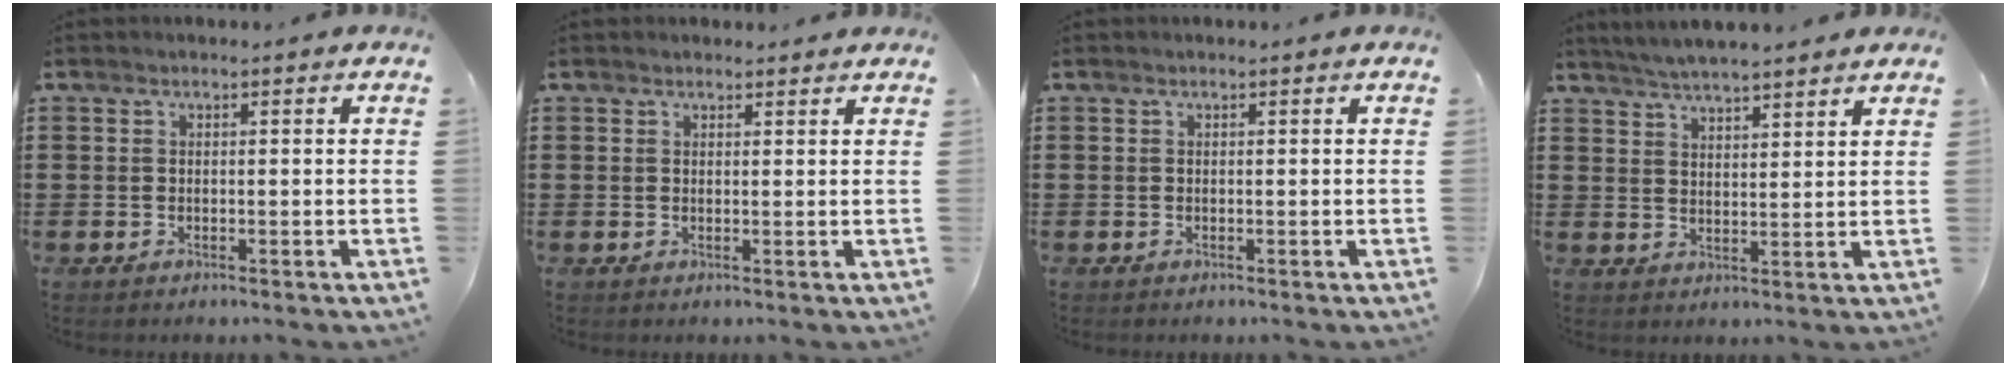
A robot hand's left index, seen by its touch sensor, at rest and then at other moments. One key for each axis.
{"total": 1.0, "fx": 0.9, "fy": 0.3, "fz": 0.1, "tx": -0.004, "ty": 0.001, "tz": 0.018}
{"total": 0.0}
{"total": 4.0, "fx": 3.9, "fy": -0.3, "fz": 0.9, "tx": -0.030, "ty": -0.012, "tz": 0.069}